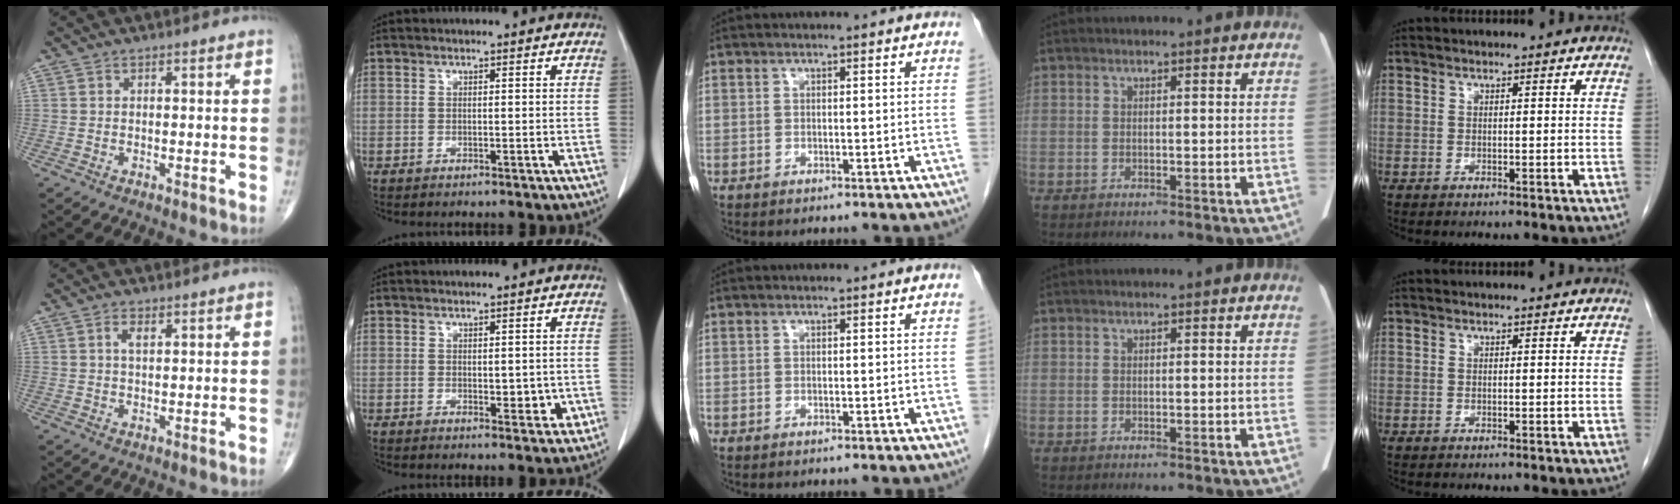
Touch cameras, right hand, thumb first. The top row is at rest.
{"thumb": {"total": 2.3, "force": [0.9, 1.1, 1.8], "torque": [-0.034, 0.000, 0.017]}, "index": {"total": 3.4, "force": [-0.4, 1.8, 2.9], "torque": [-0.030, -0.005, 0.002]}}